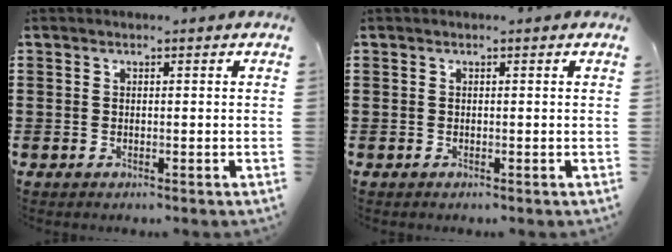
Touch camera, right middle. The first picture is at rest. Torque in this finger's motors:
{"motor_torque": [0.20, -0.15, 0.04, 0.01]}